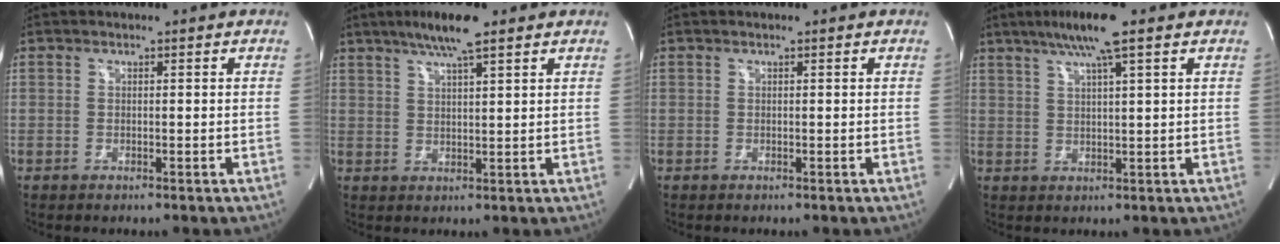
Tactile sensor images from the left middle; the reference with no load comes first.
{"total": 7.0, "force": [4.9, 0.6, 5.0], "torque": [-0.092, 0.012, 0.083]}
{"total": 0.0}
{"total": 7.4, "force": [4.6, -0.2, 5.7], "torque": [-0.105, 0.014, 0.080]}